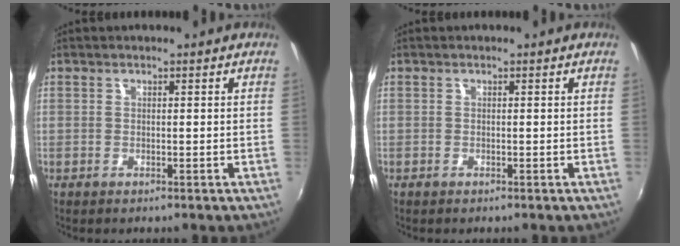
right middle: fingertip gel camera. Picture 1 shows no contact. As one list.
[{"total": 0.0}]